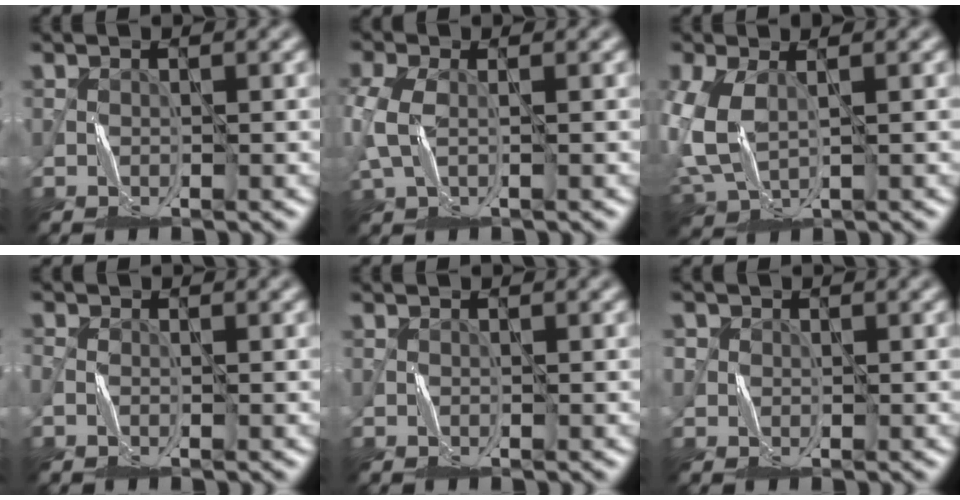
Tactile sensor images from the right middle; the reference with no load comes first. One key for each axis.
{"total": 3.4, "fx": -0.3, "fy": 2.0, "fz": 2.8, "tx": -0.088, "ty": 0.000, "tz": -0.007}
{"total": 5.4, "fx": 0.1, "fy": 3.4, "fz": 4.2, "tx": -0.120, "ty": -0.003, "tz": 0.005}
{"total": 0.5, "fx": -0.3, "fy": 0.4, "fz": 0.2, "tx": -0.005, "ty": 0.001, "tz": -0.008}
{"total": 0.0}
{"total": 0.8, "fx": 0.2, "fy": 0.7, "fz": -0.3, "tx": 0.009, "ty": -0.001, "tz": 0.003}